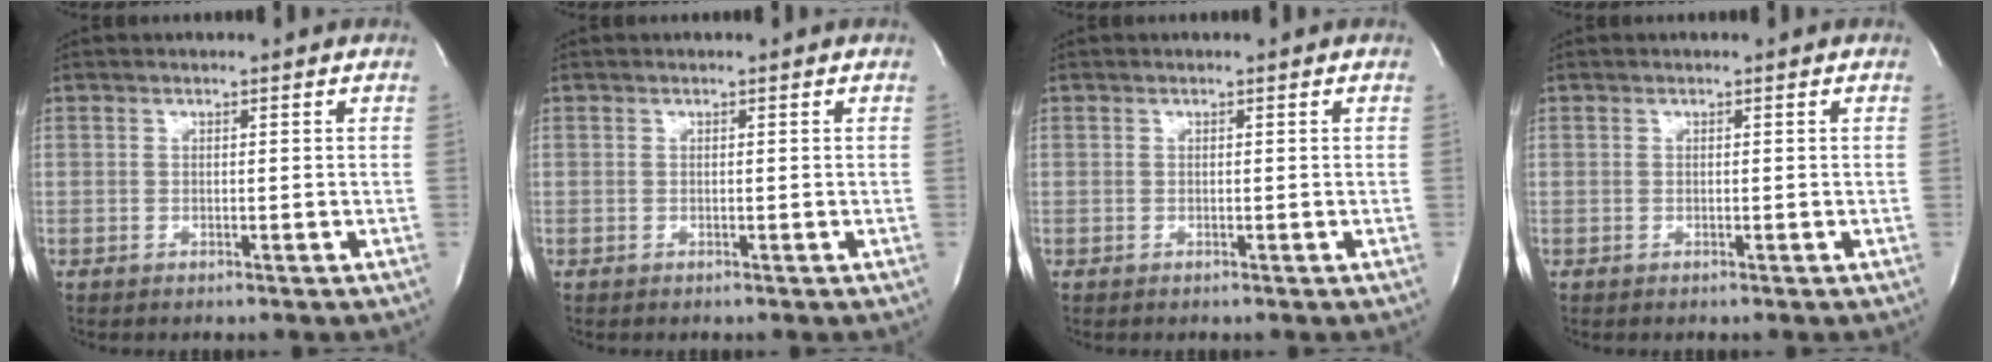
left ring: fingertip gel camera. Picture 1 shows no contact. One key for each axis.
{"total": 0.0}
{"total": 0.0}
{"total": 0.0}